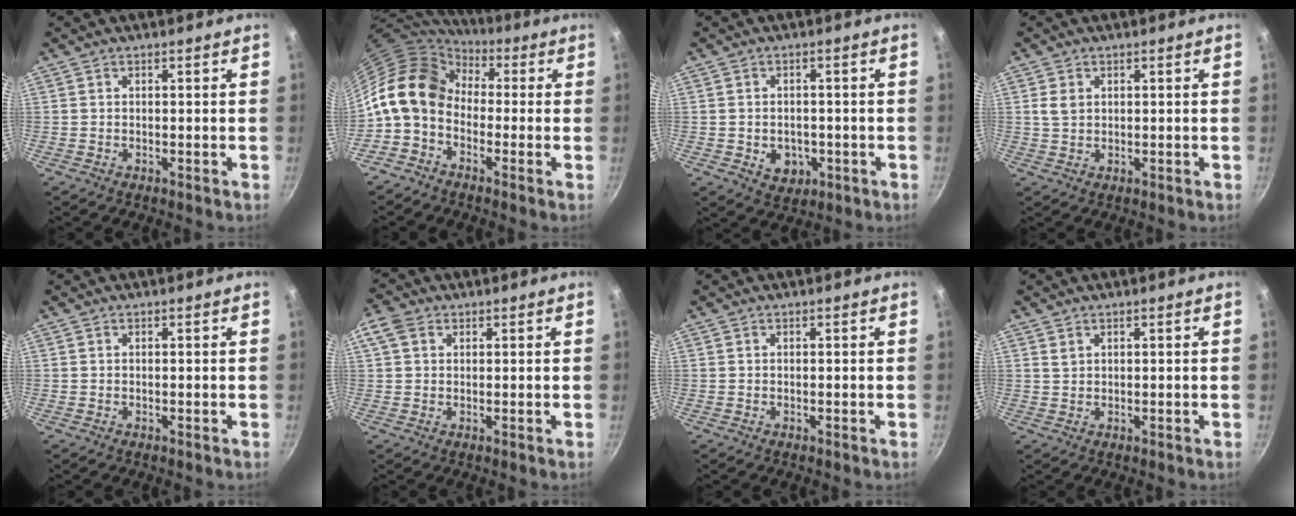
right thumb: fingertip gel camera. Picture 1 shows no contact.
{"total": 13.4, "force": [-0.1, 10.2, 8.7], "torque": [-0.134, 0.037, -0.026]}
{"total": 5.5, "force": [-1.5, 4.4, 3.0], "torque": [-0.028, 0.008, -0.008]}
{"total": 2.7, "force": [0.8, 2.0, 1.6], "torque": [-0.027, -0.001, 0.016]}
{"total": 0.0}
{"total": 4.1, "force": [1.5, 3.0, 2.3], "torque": [-0.043, 0.006, 0.023]}
{"total": 0.0}
{"total": 1.2, "force": [0.8, 0.7, 0.5], "torque": [-0.007, -0.001, 0.016]}